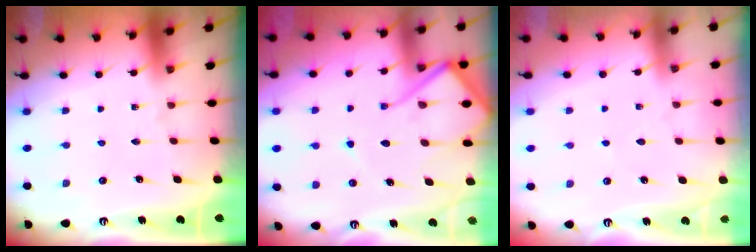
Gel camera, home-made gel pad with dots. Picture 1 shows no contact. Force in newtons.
{"total": 14.6, "press": 14.5, "slide": 1.4}
{"total": 3.3, "press": 3.2, "slide": 0.3}